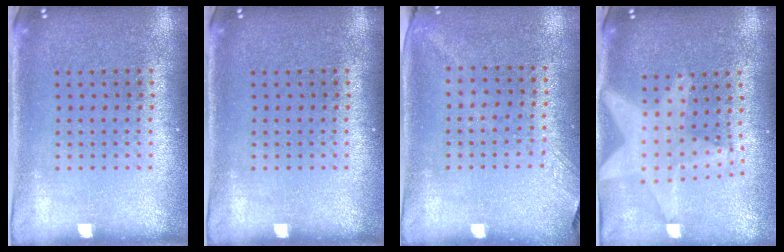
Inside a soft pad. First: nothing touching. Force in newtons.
{"total": 0.0}
{"total": 1.2, "press": 0.9, "slide": 0.7}
{"total": 2.2, "press": 1.8, "slide": 1.2}